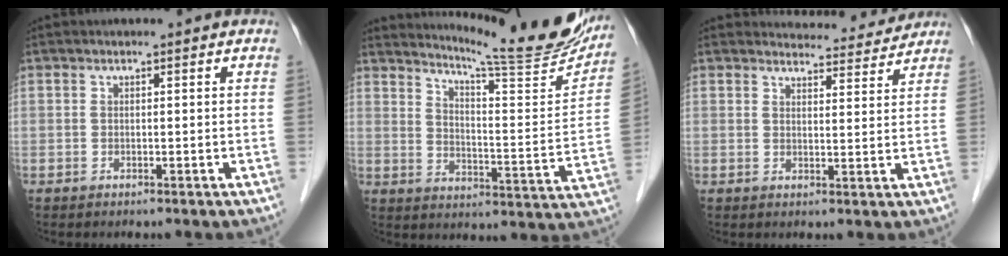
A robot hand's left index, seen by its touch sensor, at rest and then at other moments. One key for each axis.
{"total": 19.2, "fx": 17.7, "fy": 0.4, "fz": 7.3, "tx": -0.112, "ty": -0.081, "tz": 0.228}
{"total": 6.7, "fx": 6.6, "fy": 1.0, "fz": 0.0, "tx": 0.005, "ty": -0.004, "tz": 0.075}